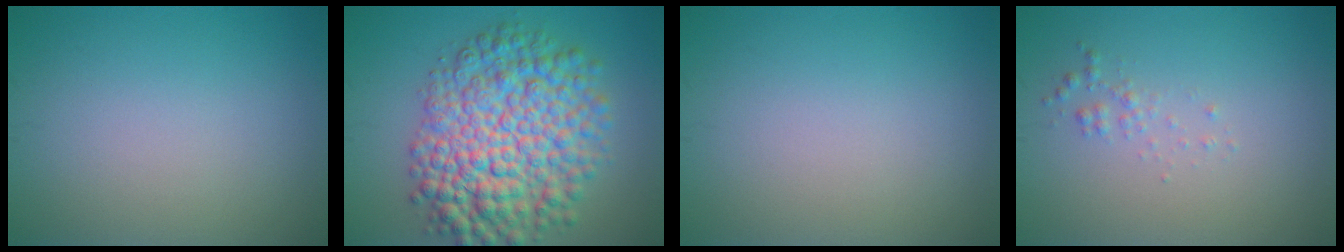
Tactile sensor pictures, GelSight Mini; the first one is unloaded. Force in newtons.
{"total": 10.5, "press": 10.5, "slide": 0.2}
{"total": 0.0}
{"total": 0.9, "press": 0.9, "slide": 0.0}